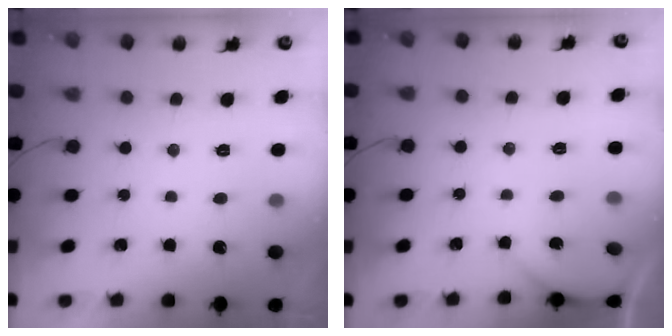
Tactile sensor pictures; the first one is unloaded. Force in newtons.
{"total": 2.4, "press": 2.4, "slide": 0.3}